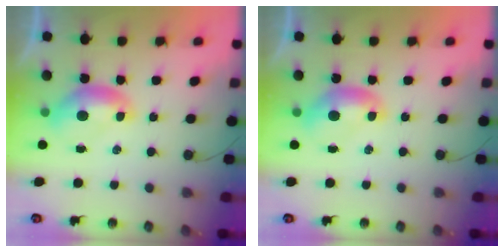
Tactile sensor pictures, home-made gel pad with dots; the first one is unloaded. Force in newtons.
{"total": 0.0}